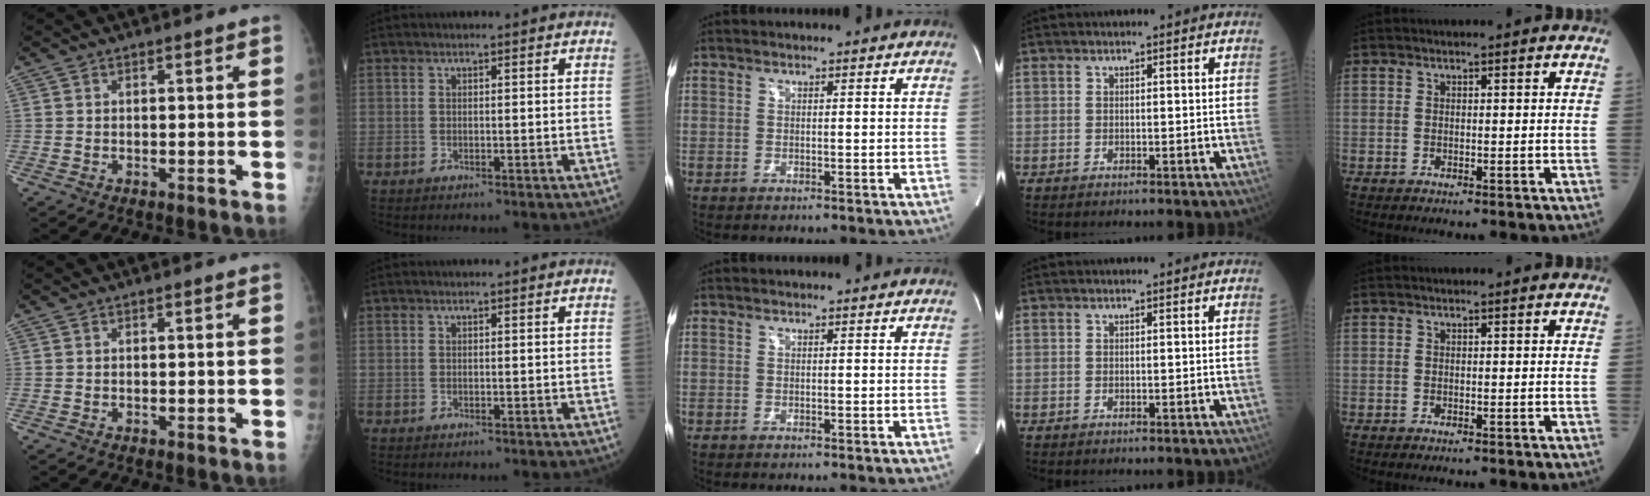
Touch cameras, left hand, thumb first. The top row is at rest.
{}